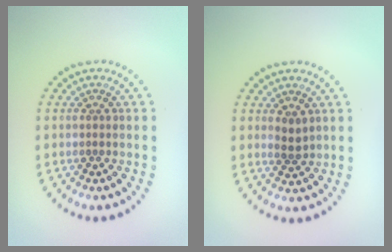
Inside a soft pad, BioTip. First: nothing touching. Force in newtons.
{"total": 1.5, "press": 1.4, "slide": 0.5}